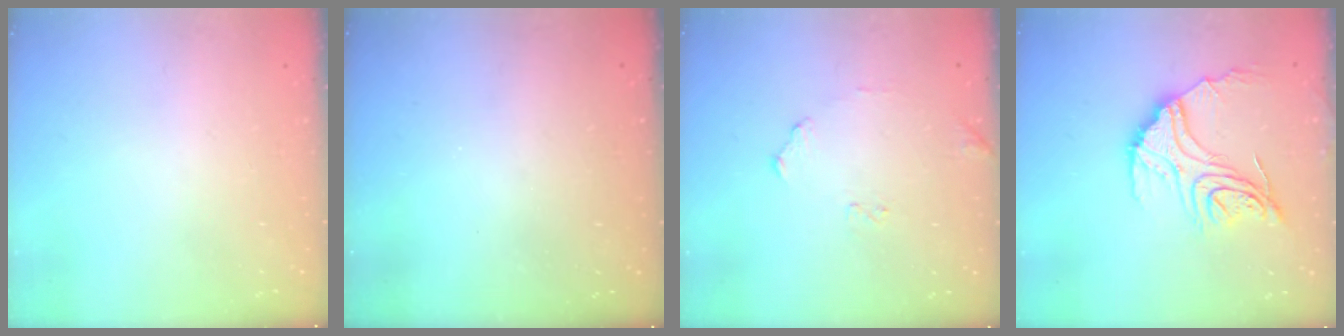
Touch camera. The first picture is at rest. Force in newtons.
{"total": 3.0, "press": 3.0, "slide": 0.1}
{"total": 6.3, "press": 6.3, "slide": 0.2}
{"total": 16.1, "press": 16.0, "slide": 1.6}